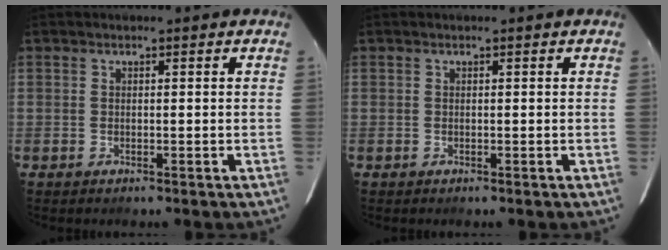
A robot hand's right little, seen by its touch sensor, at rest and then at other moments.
{"total": 0.0}